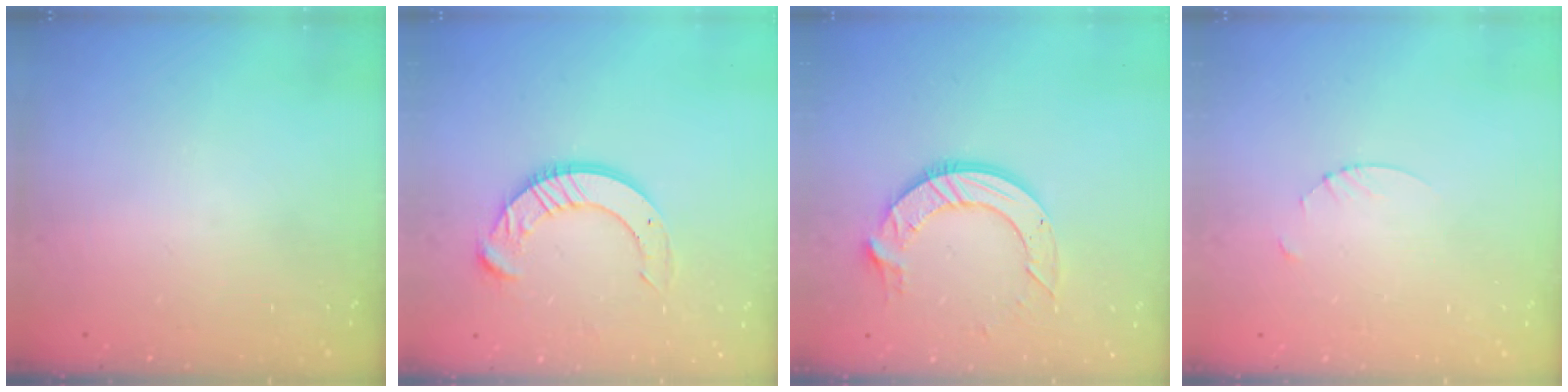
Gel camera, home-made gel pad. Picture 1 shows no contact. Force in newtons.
{"total": 12.2, "press": 12.1, "slide": 1.2}
{"total": 11.3, "press": 11.2, "slide": 1.1}
{"total": 2.7, "press": 2.7, "slide": 0.3}